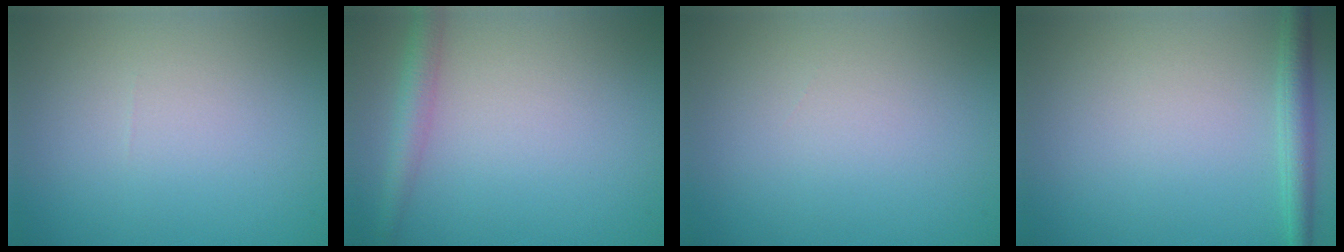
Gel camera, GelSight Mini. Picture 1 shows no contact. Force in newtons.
{"total": 2.7, "press": 2.7, "slide": 0.1}
{"total": 0.0}
{"total": 2.3, "press": 2.3, "slide": 0.1}